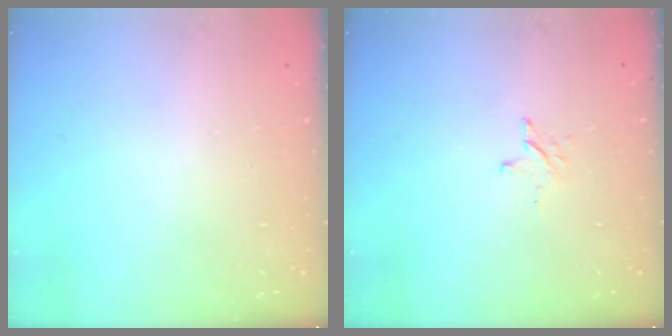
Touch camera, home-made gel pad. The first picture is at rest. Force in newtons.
{"total": 2.6, "press": 2.6, "slide": 0.3}